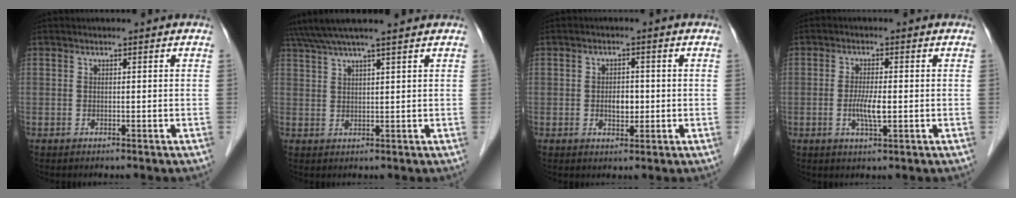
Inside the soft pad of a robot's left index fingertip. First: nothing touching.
{"total": 9.9, "force": [8.4, -0.6, 5.2], "torque": [-0.088, 0.034, 0.123]}
{"total": 3.0, "force": [-0.4, 1.8, 2.3], "torque": [-0.037, 0.001, -0.002]}
{"total": 3.8, "force": [-0.7, 0.7, 3.7], "torque": [-0.076, -0.006, -0.012]}